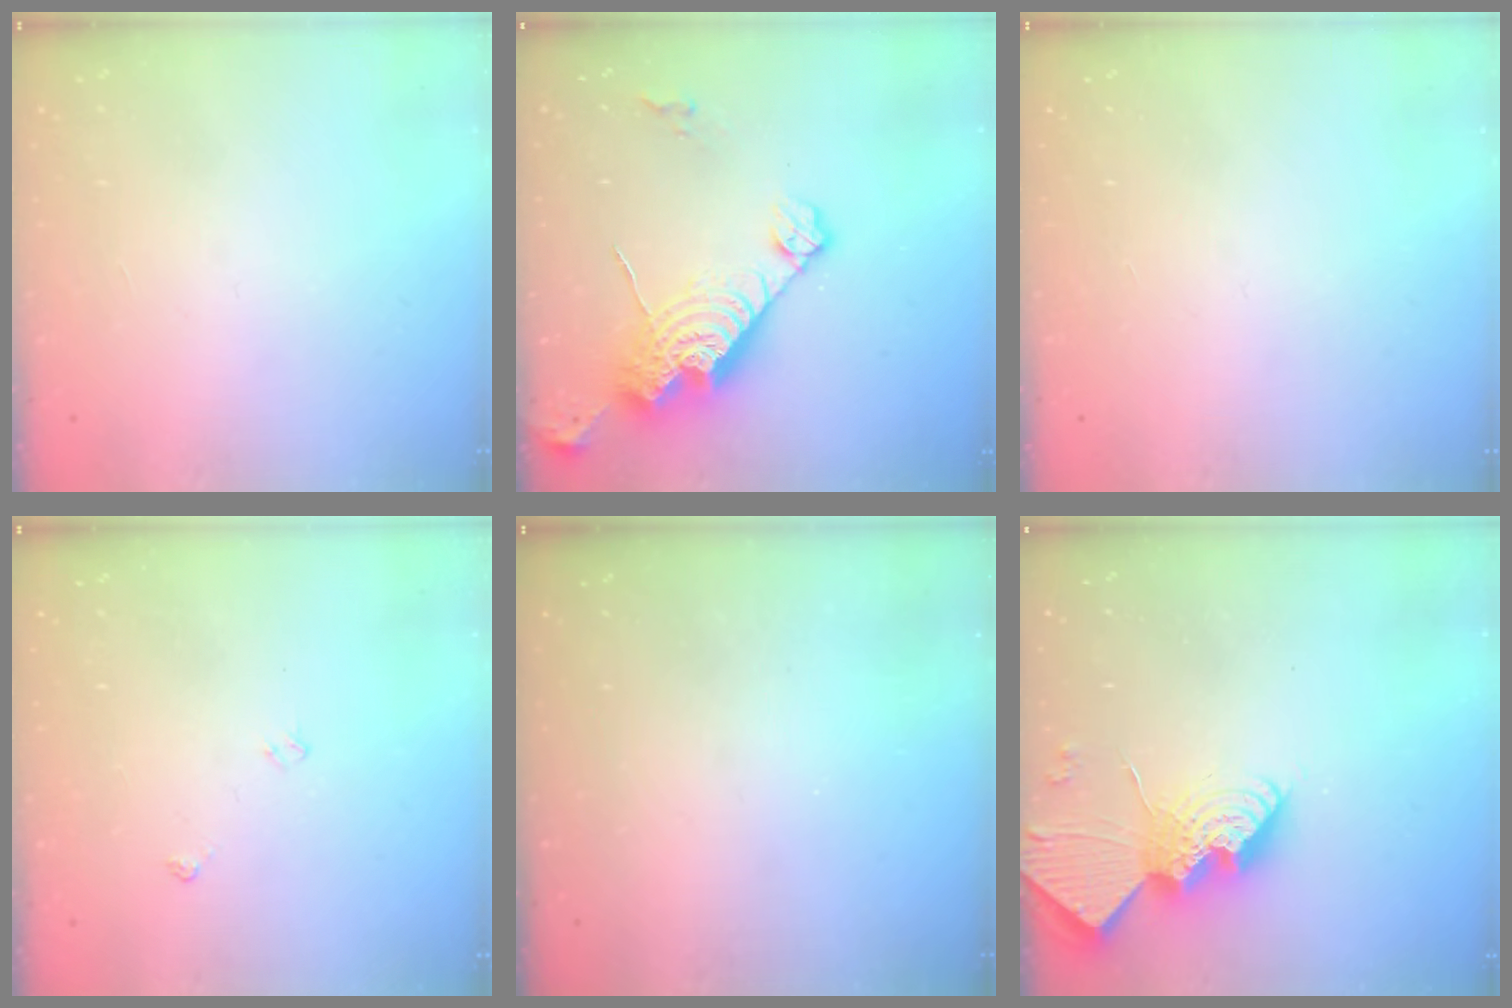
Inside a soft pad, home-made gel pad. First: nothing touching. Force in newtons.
{"total": 17.1, "press": 17.0, "slide": 1.7}
{"total": 0.0}
{"total": 3.7, "press": 3.7, "slide": 0.6}
{"total": 0.0}
{"total": 11.8, "press": 11.8, "slide": 1.0}